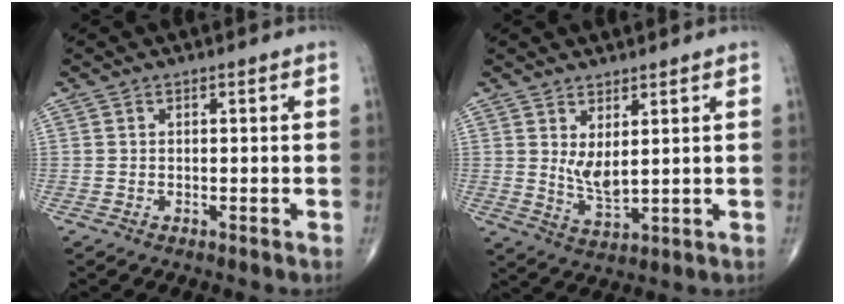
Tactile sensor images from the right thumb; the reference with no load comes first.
{"total": 5.1, "force": [1.6, 1.9, 4.4], "torque": [-0.080, -0.027, 0.041]}